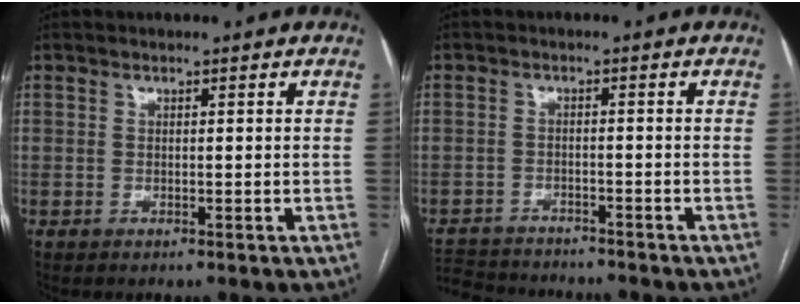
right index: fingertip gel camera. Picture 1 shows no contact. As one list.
[{"total": 9.9, "force": [-9.3, 2.2, 2.4], "torque": [-0.052, 0.003, -0.142]}]